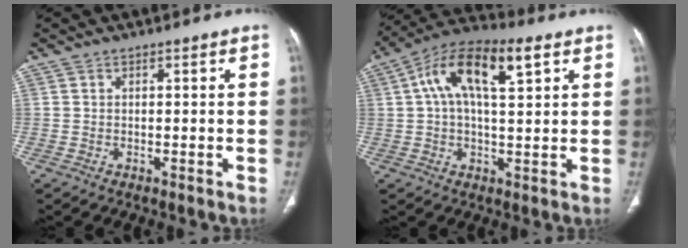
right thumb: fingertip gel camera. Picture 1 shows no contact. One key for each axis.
{"total": 14.2, "fx": 4.9, "fy": 5.7, "fz": 12.0, "tx": -0.210, "ty": 0.026, "tz": 0.078}